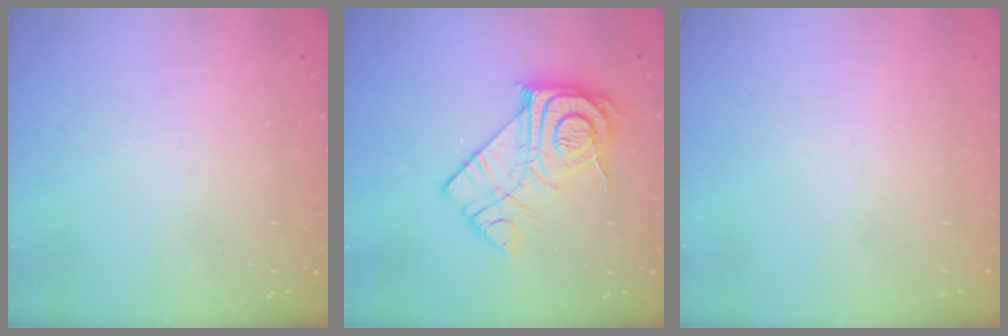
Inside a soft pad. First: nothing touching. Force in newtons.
{"total": 15.3, "press": 15.3, "slide": 1.0}
{"total": 1.8, "press": 1.7, "slide": 0.1}